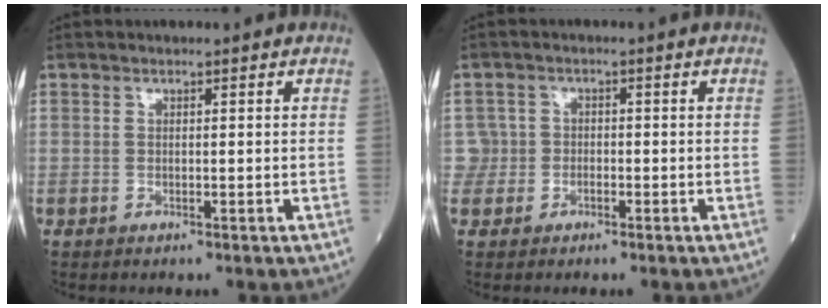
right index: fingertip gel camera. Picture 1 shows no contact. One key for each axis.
{"total": 2.6, "fx": -0.8, "fy": 2.5, "fz": -0.3, "tx": 0.017, "ty": 0.012, "tz": -0.020}